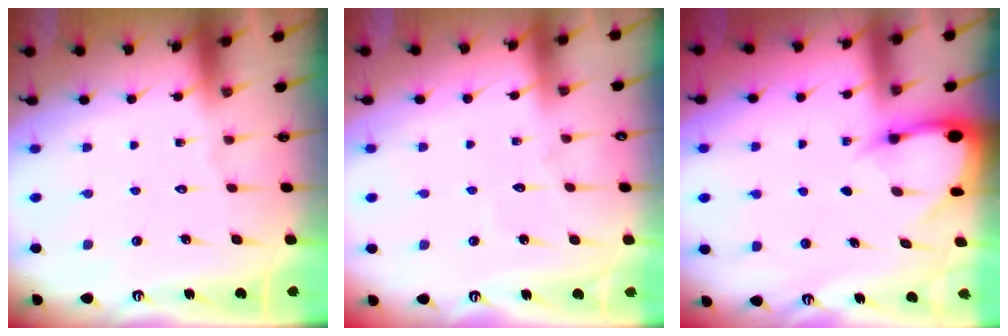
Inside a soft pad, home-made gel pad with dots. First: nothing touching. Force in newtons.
{"total": 3.1, "press": 3.1, "slide": 0.3}
{"total": 3.1, "press": 3.1, "slide": 0.3}